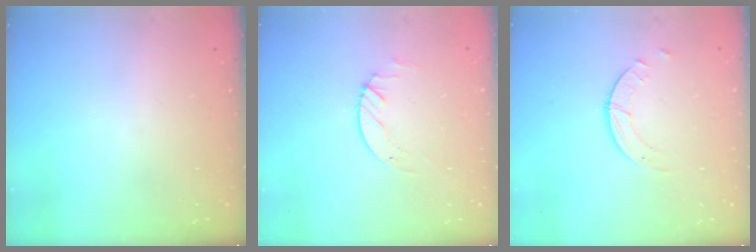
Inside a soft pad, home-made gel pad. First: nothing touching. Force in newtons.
{"total": 2.5, "press": 2.5, "slide": 0.2}
{"total": 1.4, "press": 1.4, "slide": 0.2}